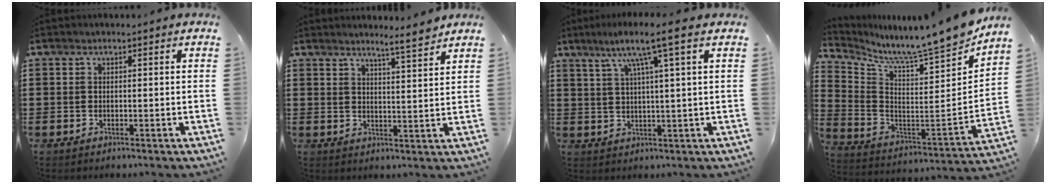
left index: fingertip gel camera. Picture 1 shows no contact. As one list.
[{"total": 4.6, "force": [4.3, -0.5, 1.8], "torque": [-0.046, -0.015, 0.075]}, {"total": 7.5, "force": [3.8, -0.3, 6.4], "torque": [-0.135, 0.000, 0.058]}, {"total": 9.7, "force": [9.1, -0.8, 3.2], "torque": [-0.078, -0.098, 0.141]}]